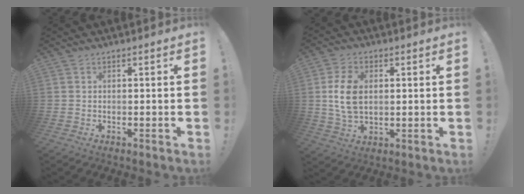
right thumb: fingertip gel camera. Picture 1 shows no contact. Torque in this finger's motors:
{"motor_torque": [0.01, 0.56, 0.65, -0.06, 0.23]}